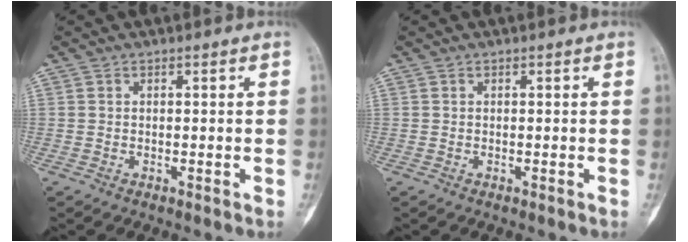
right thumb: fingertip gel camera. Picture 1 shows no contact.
{"total": 0.0}